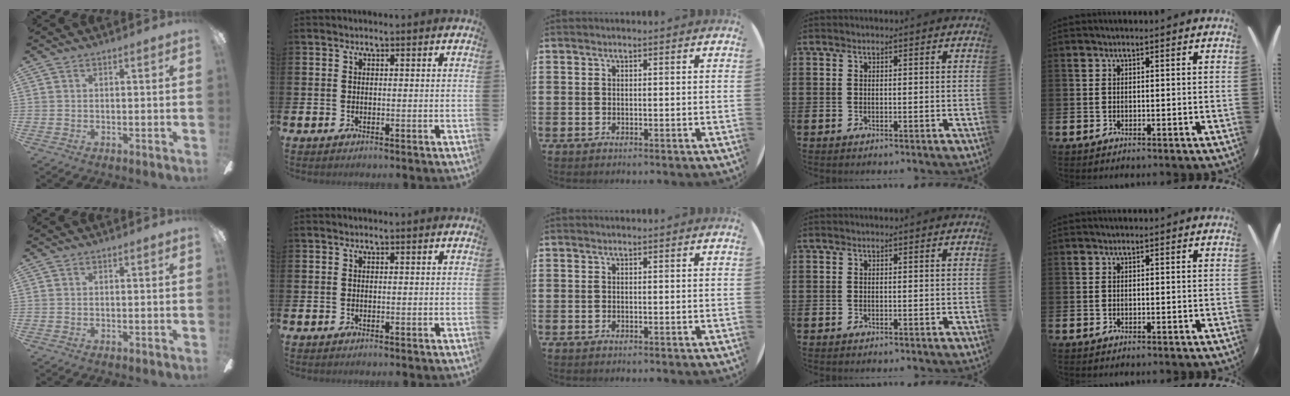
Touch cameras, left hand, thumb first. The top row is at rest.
{}